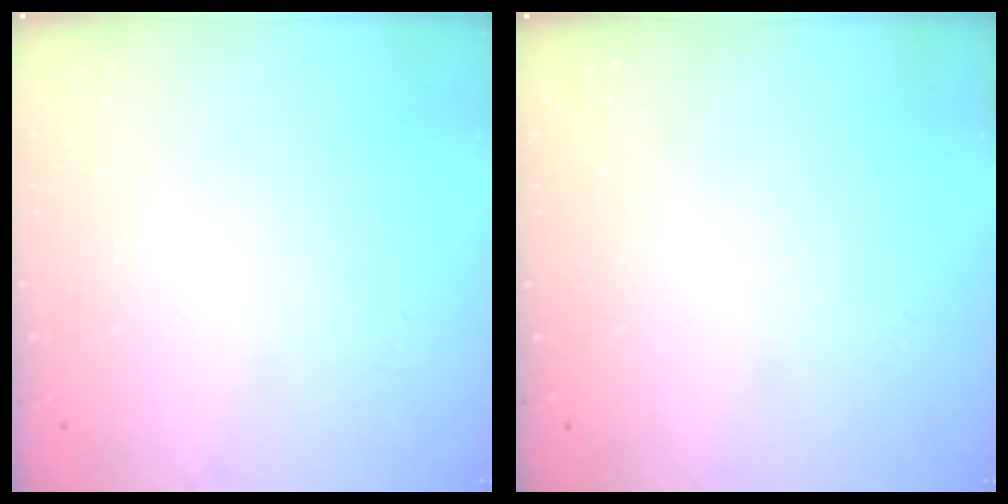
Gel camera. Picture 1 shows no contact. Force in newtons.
{"total": 0.0}